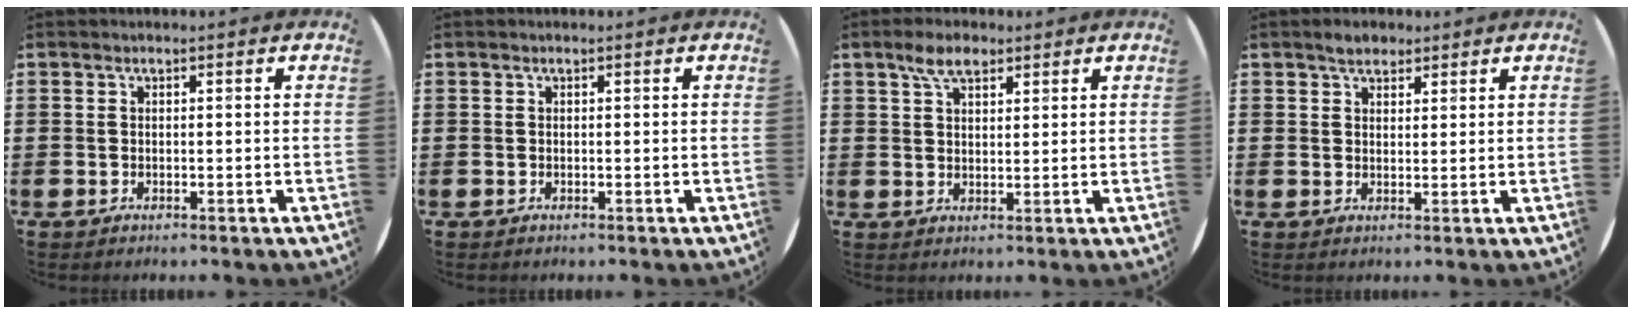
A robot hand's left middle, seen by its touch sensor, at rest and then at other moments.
{"total": 0.0}
{"total": 4.2, "force": [3.0, 1.8, 2.3], "torque": [-0.042, 0.003, 0.053]}
{"total": 2.3, "force": [1.9, 1.0, 0.6], "torque": [-0.006, 0.001, 0.035]}